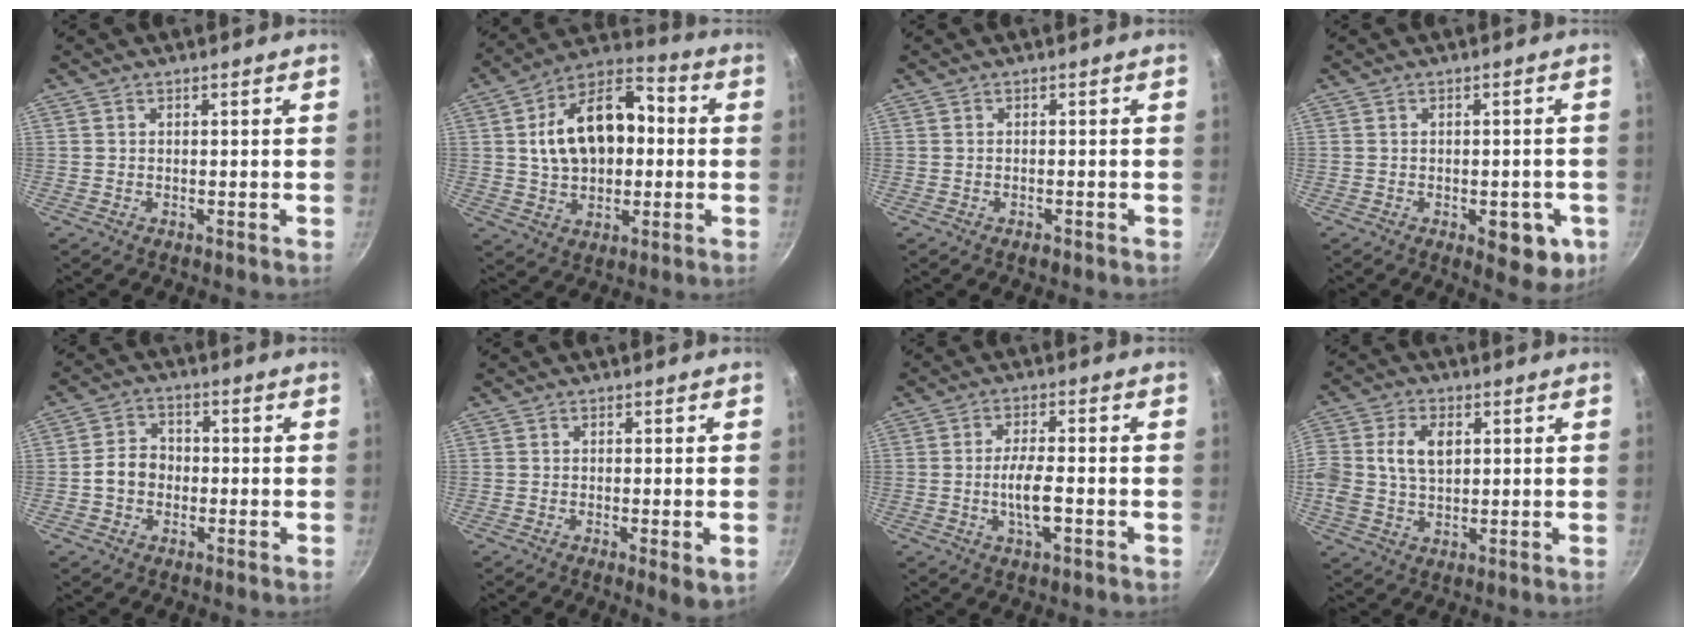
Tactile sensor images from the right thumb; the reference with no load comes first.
{"total": 17.8, "force": [1.8, 11.3, 13.7], "torque": [-0.199, 0.029, 0.024]}
{"total": 1.0, "force": [-0.7, 0.3, 0.6], "torque": [-0.011, 0.004, -0.012]}
{"total": 7.5, "force": [-2.9, 3.5, 6.0], "torque": [-0.051, 0.008, -0.026]}
{"total": 6.0, "force": [-1.2, 4.9, 3.1], "torque": [-0.040, 0.023, -0.031]}
{"total": 3.8, "force": [-1.1, 0.8, 3.6], "torque": [-0.054, -0.010, -0.017]}
{"total": 6.0, "force": [-1.4, 1.9, 5.5], "torque": [-0.102, 0.005, -0.026]}
{"total": 11.9, "force": [2.0, 8.1, 8.5], "torque": [-0.191, 0.003, 0.040]}